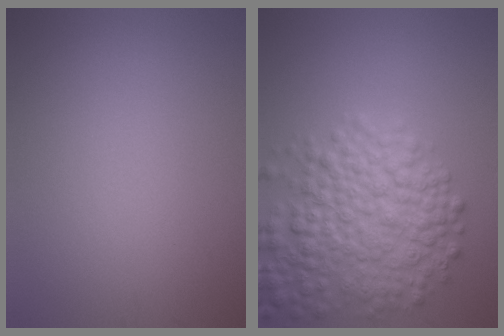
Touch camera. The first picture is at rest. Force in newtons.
{"total": 7.3, "press": 7.3, "slide": 0.3}